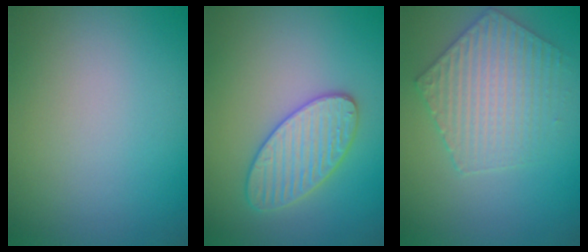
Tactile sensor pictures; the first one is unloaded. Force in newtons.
{"total": 3.6, "press": 3.6, "slide": 0.2}
{"total": 4.0, "press": 3.8, "slide": 1.4}